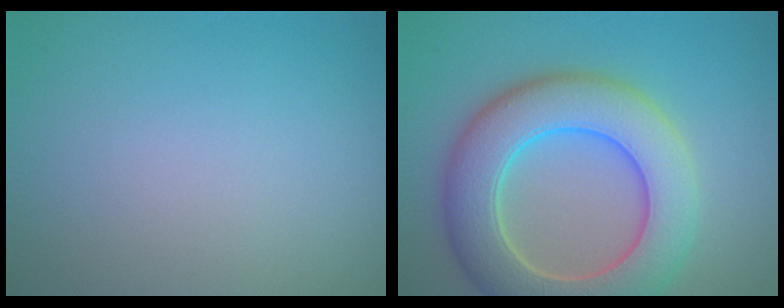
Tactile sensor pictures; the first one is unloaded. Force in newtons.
{"total": 9.3, "press": 9.3, "slide": 0.8}